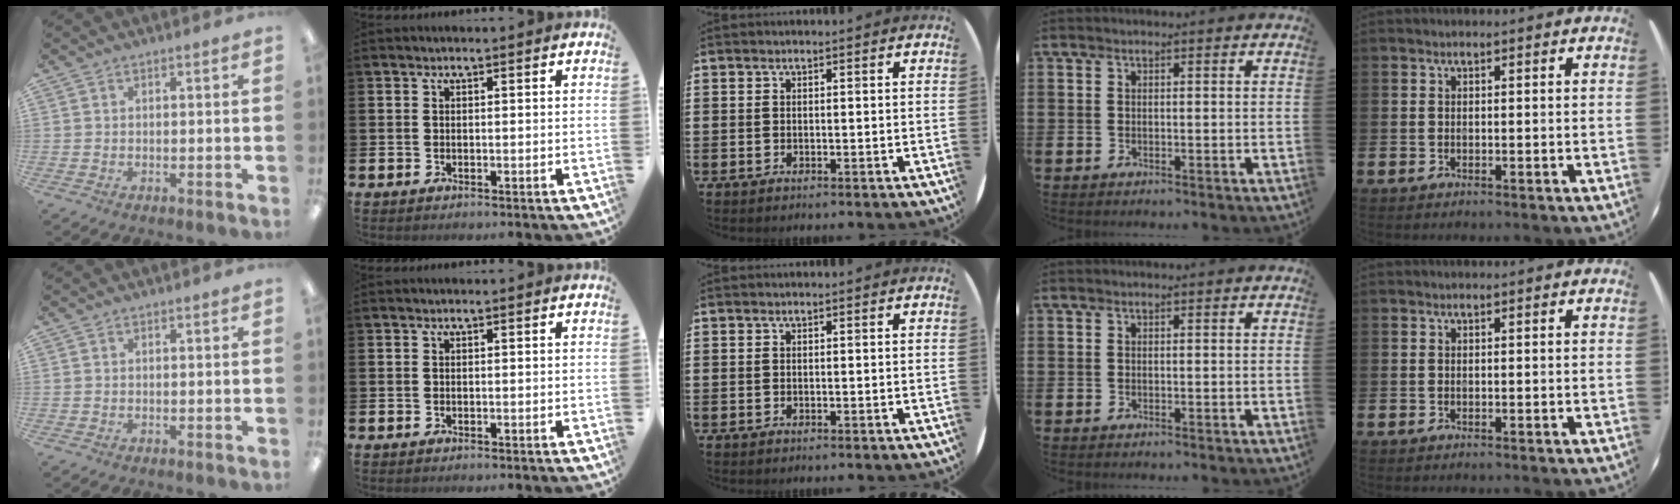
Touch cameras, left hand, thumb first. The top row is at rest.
{}